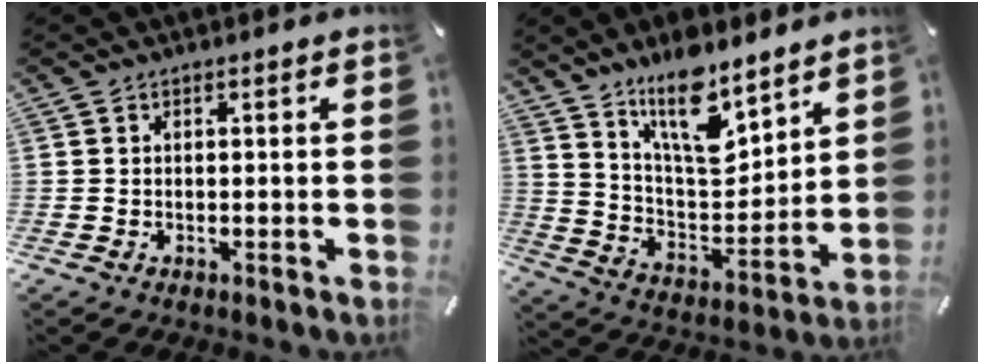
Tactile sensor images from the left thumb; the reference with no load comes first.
{"total": 15.5, "force": [11.6, 6.5, 8.0], "torque": [-0.137, -0.078, 0.207]}